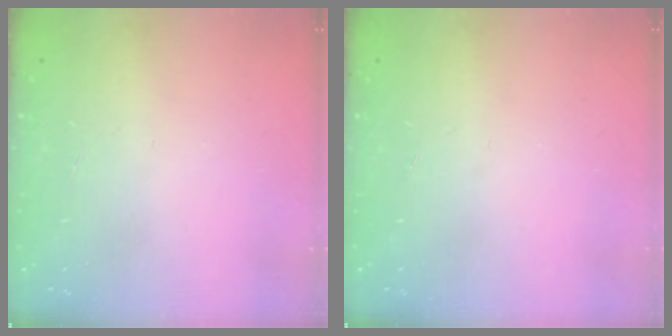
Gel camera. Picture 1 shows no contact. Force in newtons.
{"total": 0.0}